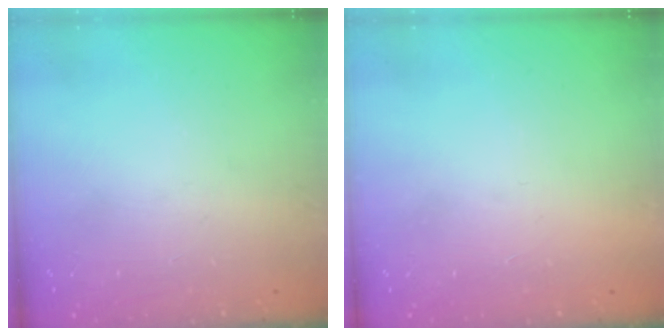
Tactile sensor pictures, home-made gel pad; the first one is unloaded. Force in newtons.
{"total": 1.5, "press": 1.5, "slide": 0.1}